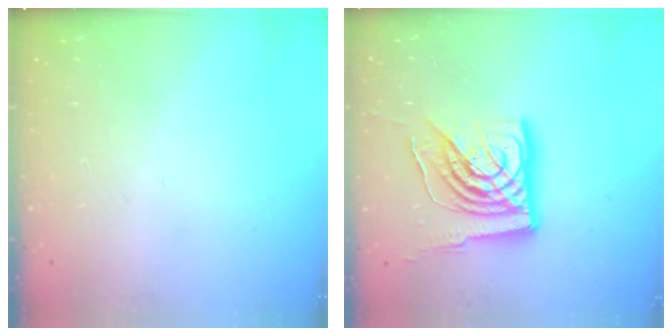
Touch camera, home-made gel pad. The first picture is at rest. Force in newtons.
{"total": 20.3, "press": 20.1, "slide": 2.6}